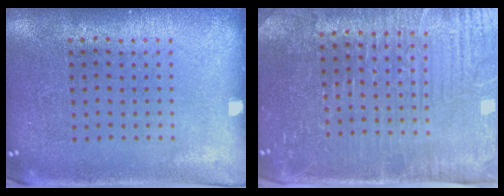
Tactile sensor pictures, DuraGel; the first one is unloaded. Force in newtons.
{"total": 4.8, "press": 4.4, "slide": 1.7}